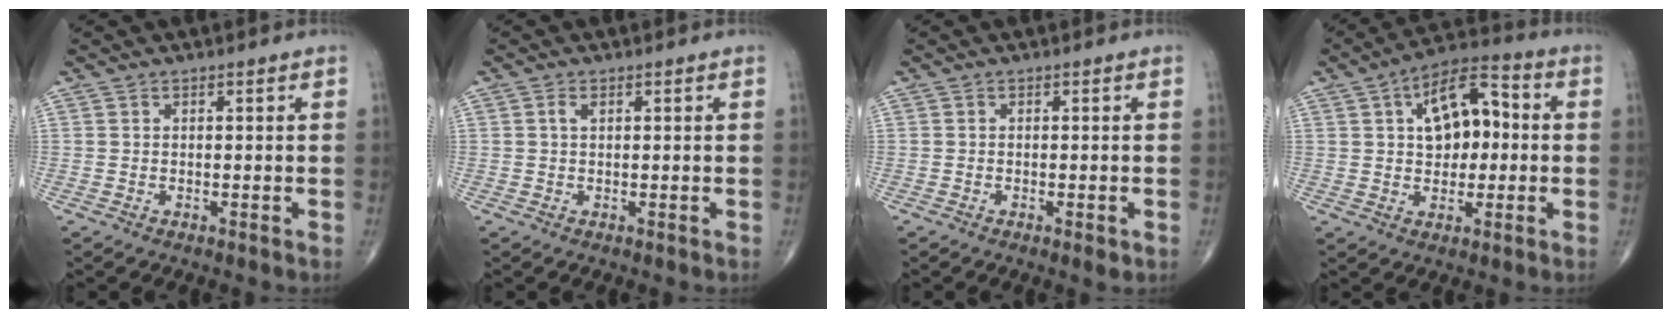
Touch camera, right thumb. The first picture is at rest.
{"total": 1.1, "force": [0.3, 0.6, 0.9], "torque": [-0.019, 0.005, 0.006]}
{"total": 1.4, "force": [-0.6, 0.4, 1.2], "torque": [-0.020, -0.003, -0.009]}
{"total": 12.6, "force": [1.9, 7.2, 10.2], "torque": [-0.129, 0.024, 0.021]}